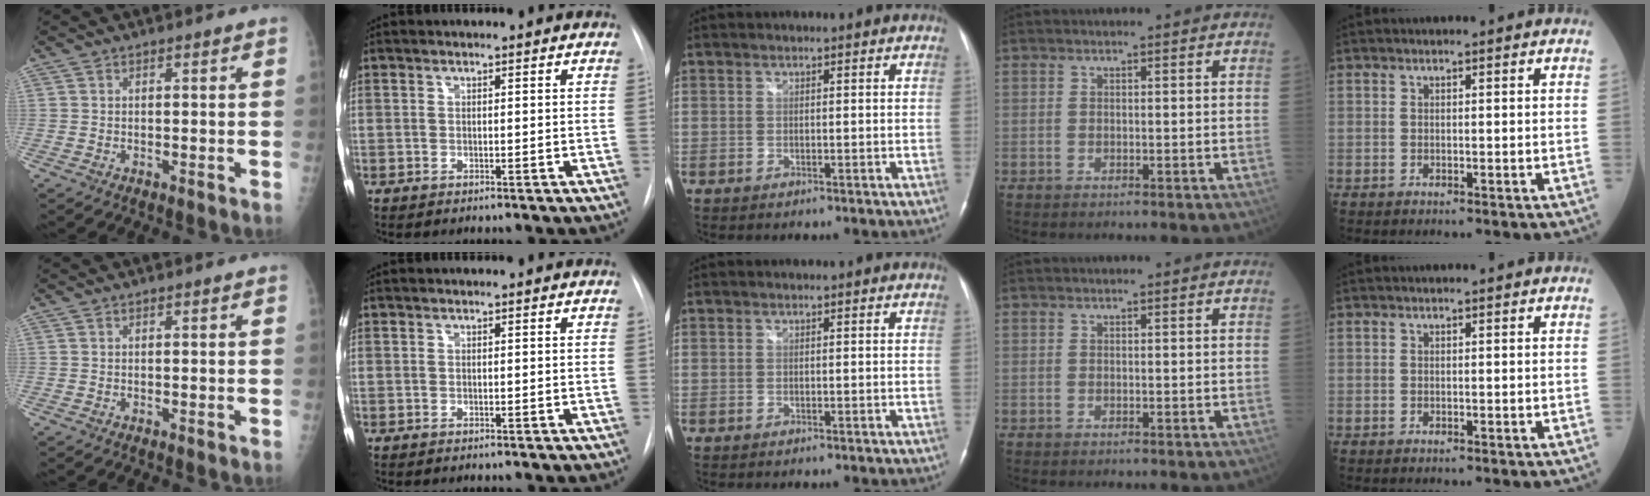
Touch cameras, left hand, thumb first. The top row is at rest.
{}